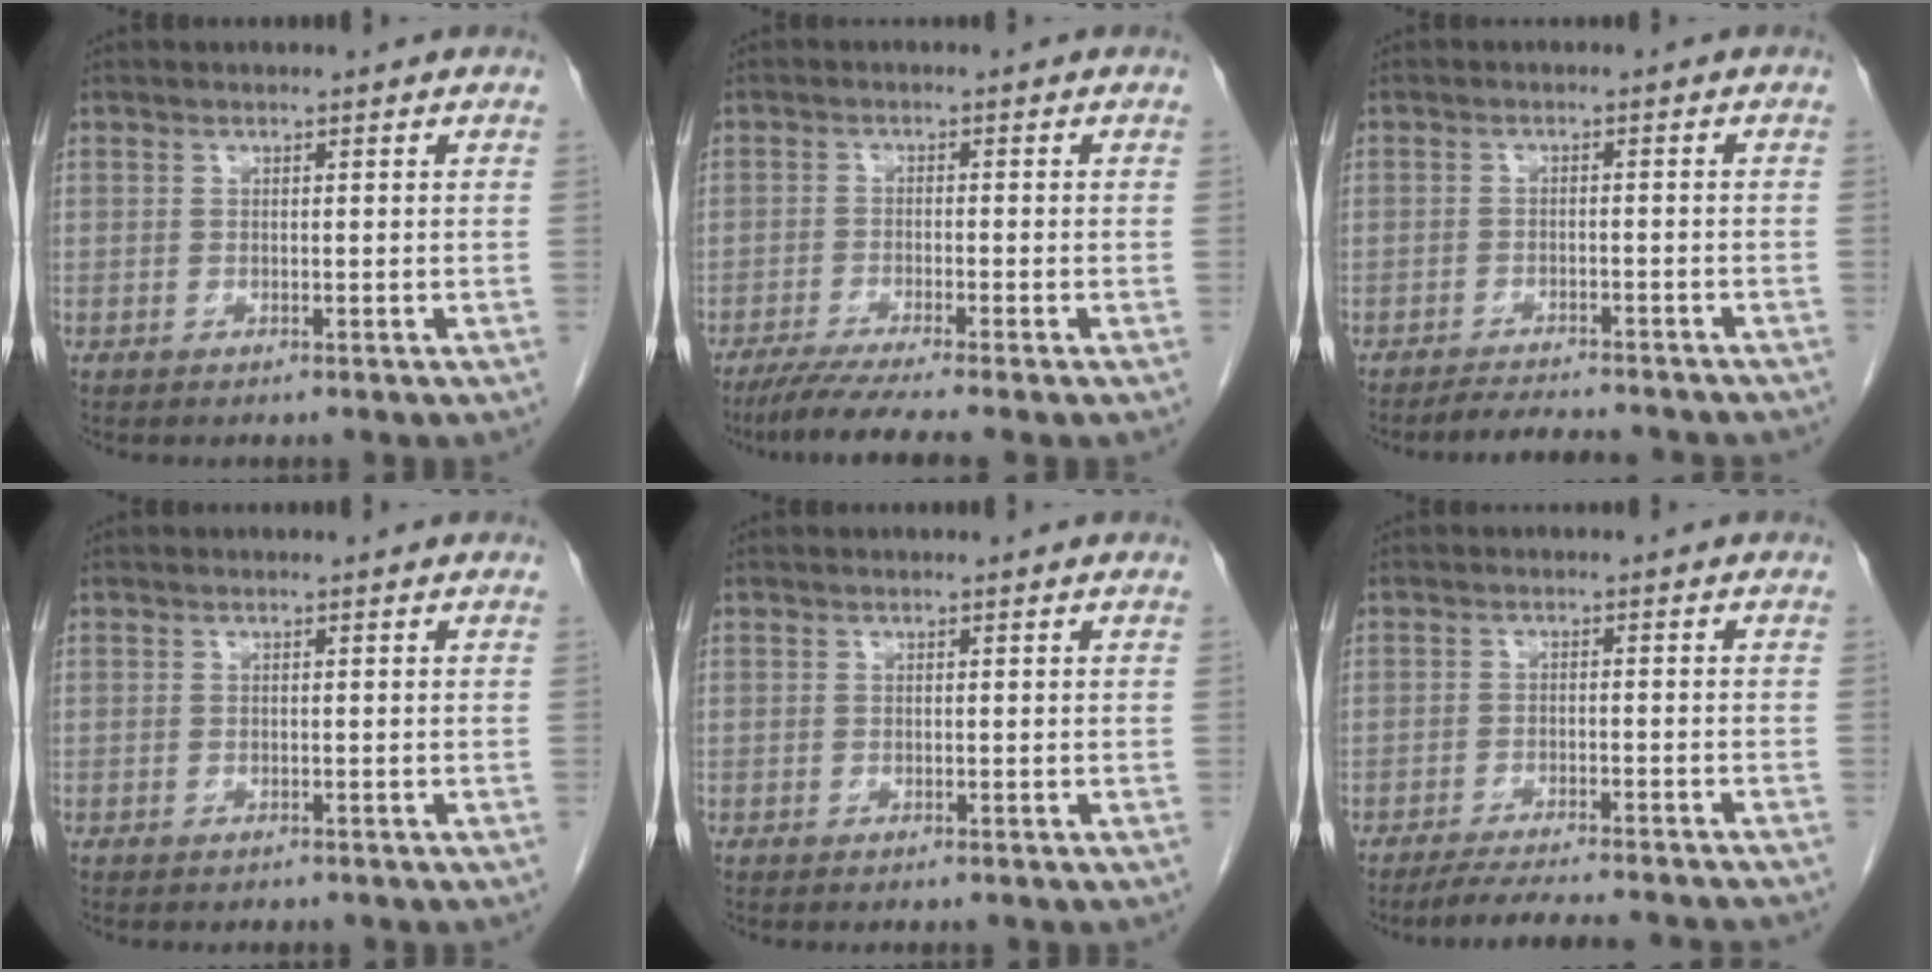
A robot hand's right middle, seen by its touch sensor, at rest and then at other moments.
{"total": 6.6, "force": [-5.3, -0.9, 3.9], "torque": [-0.061, -0.021, -0.090]}
{"total": 8.4, "force": [-7.8, 1.4, 2.9], "torque": [-0.039, -0.006, -0.102]}
{"total": 1.5, "force": [-1.3, 0.6, 0.3], "torque": [-0.011, -0.002, -0.014]}
{"total": 0.0}
{"total": 12.3, "force": [-11.3, 0.9, 4.9], "torque": [-0.064, -0.013, -0.150]}